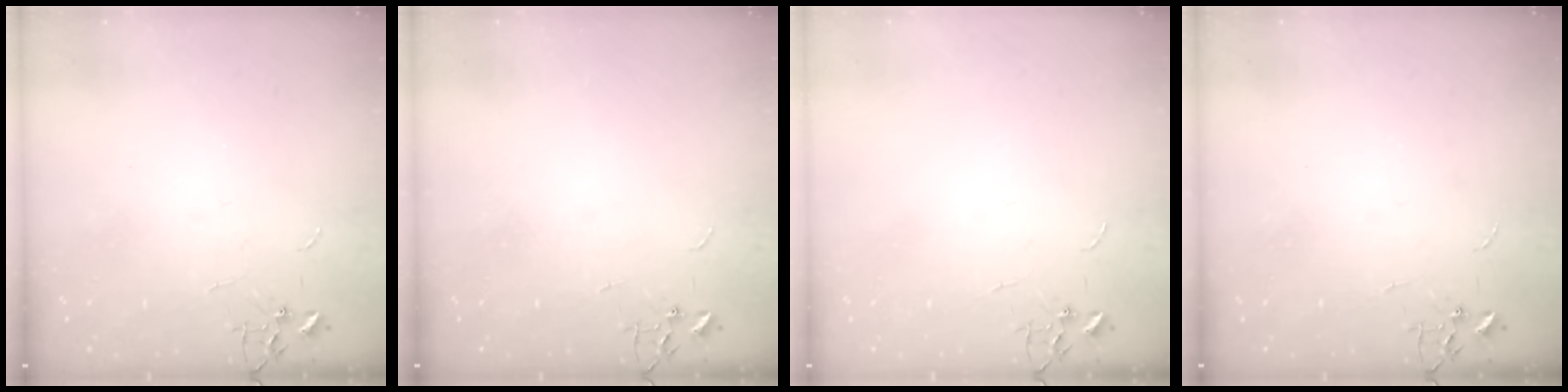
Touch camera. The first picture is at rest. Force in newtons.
{"total": 0.0}
{"total": 0.0}
{"total": 0.0}